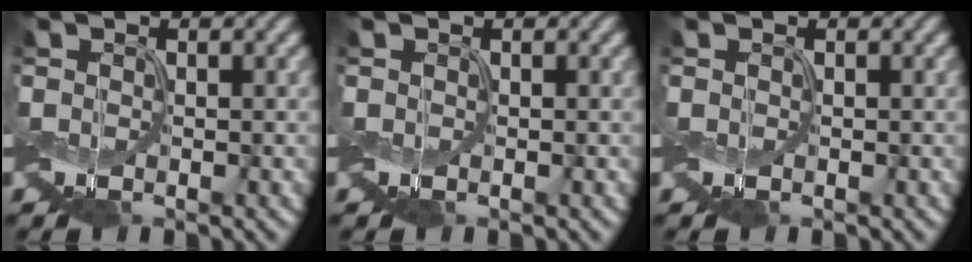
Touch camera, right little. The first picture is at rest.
{"total": 0.0}
{"total": 0.0}